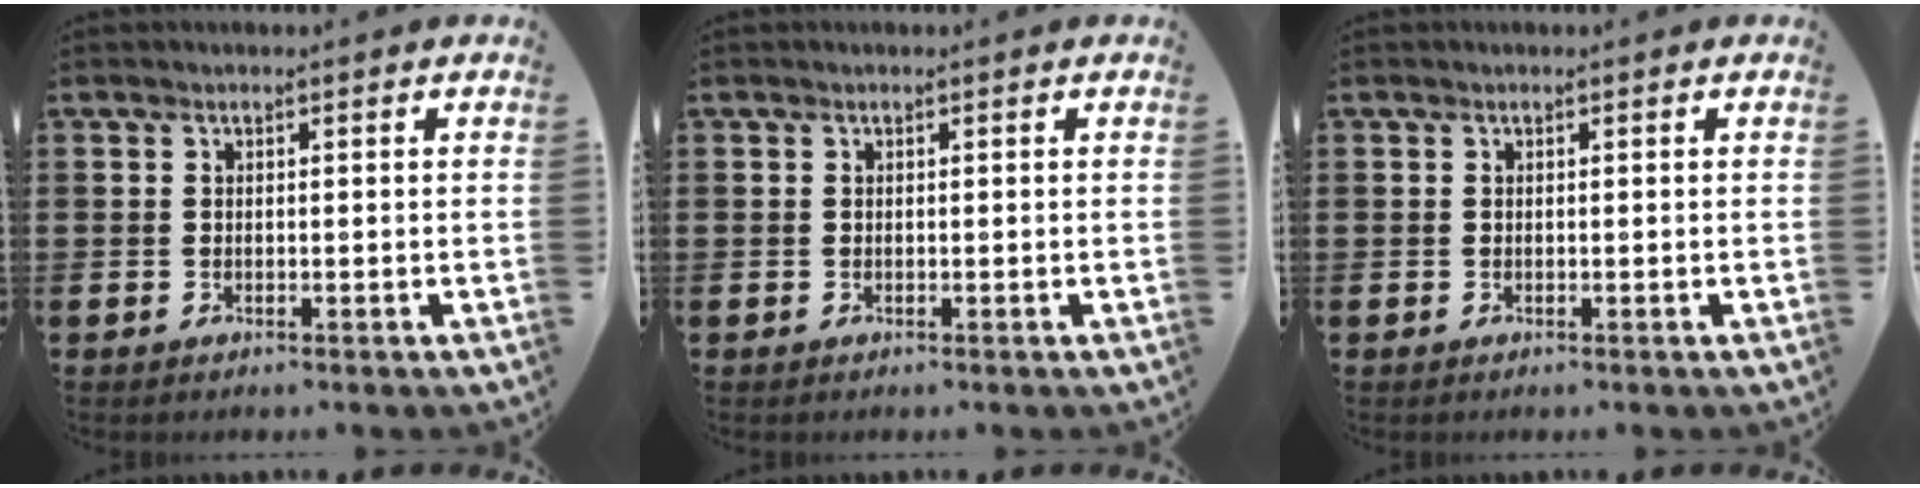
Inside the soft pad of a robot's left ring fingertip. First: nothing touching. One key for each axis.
{"total": 0.0}
{"total": 0.0}